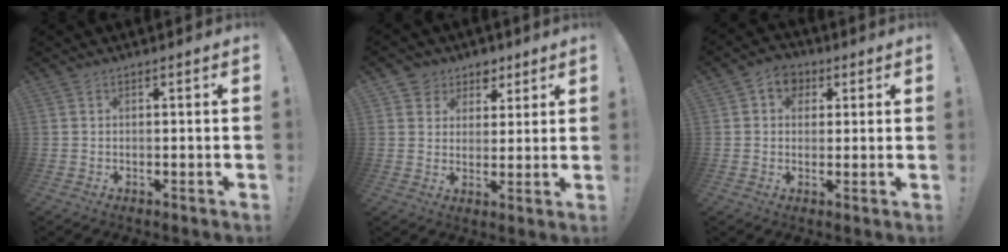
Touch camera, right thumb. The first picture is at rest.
{"total": 6.9, "force": [3.3, 6.0, 0.8], "torque": [-0.005, -0.020, 0.068]}
{"total": 6.1, "force": [2.0, 5.3, 2.4], "torque": [-0.028, -0.005, 0.037]}